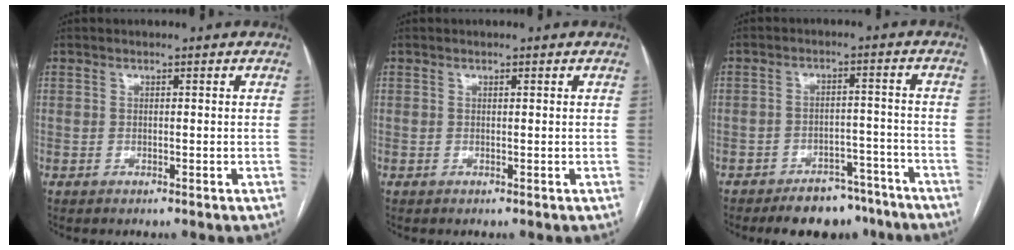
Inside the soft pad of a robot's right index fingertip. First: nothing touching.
{"total": 0.0}
{"total": 9.9, "force": [-8.2, 4.4, 3.2], "torque": [-0.020, 0.019, -0.118]}